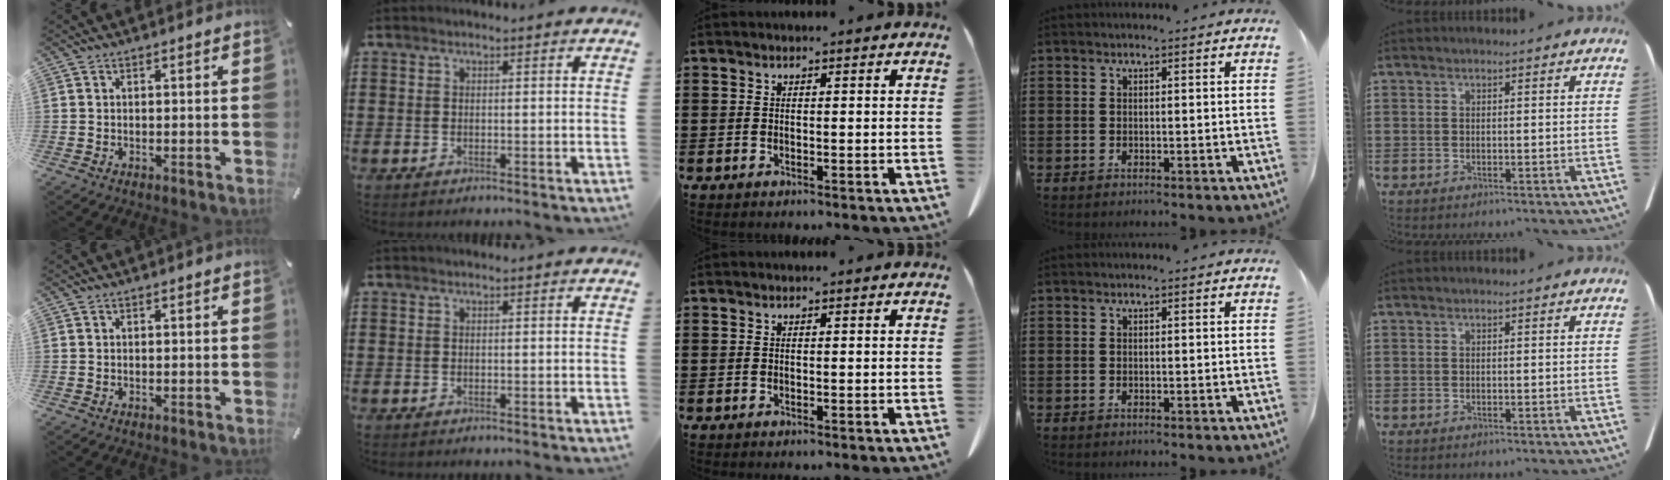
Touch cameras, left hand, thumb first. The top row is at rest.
{}